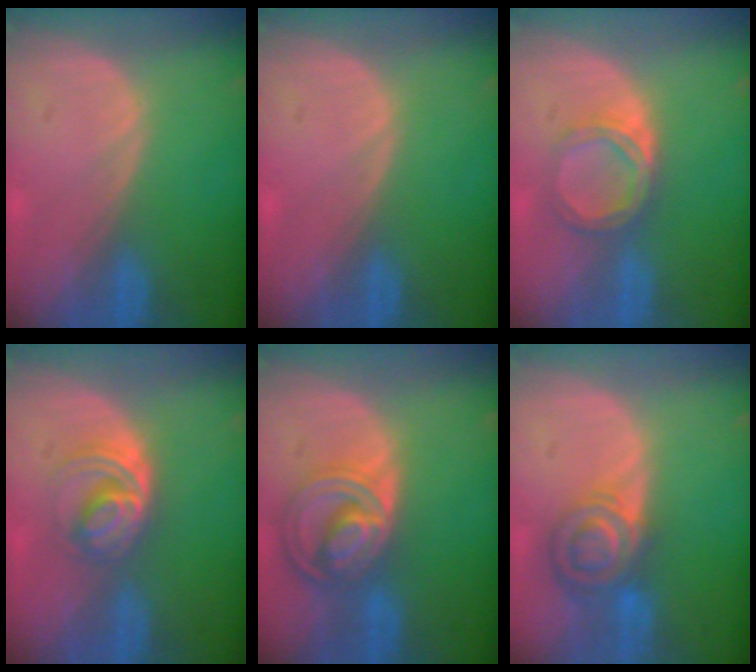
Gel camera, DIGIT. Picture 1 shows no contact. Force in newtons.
{"total": 0.0}
{"total": 4.5, "press": 4.5, "slide": 0.5}
{"total": 6.1, "press": 5.3, "slide": 3.1}
{"total": 8.5, "press": 7.3, "slide": 4.3}
{"total": 7.3, "press": 6.3, "slide": 3.7}